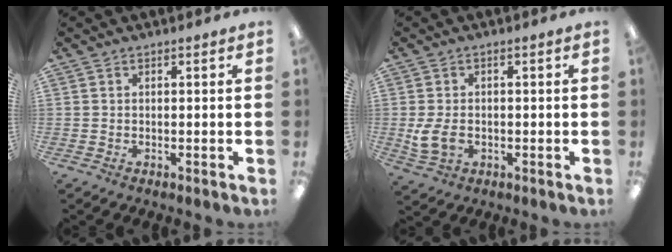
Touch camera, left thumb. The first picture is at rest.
{"total": 6.0, "force": [-0.8, 4.3, 4.1], "torque": [-0.087, -0.001, -0.015]}